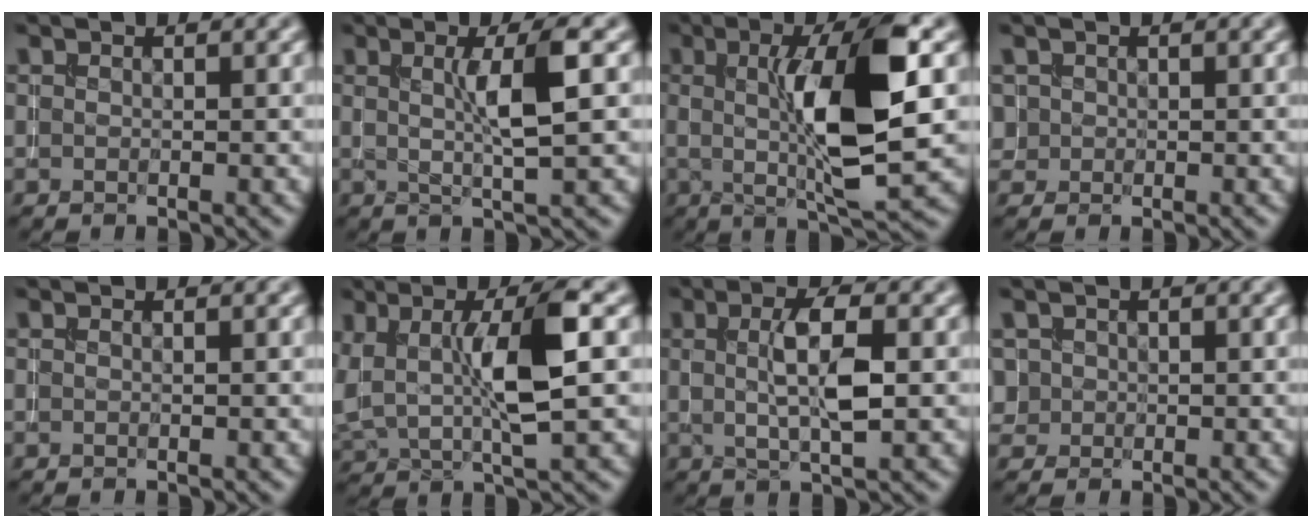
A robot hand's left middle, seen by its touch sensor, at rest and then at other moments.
{"total": 4.3, "force": [0.8, 0.5, 4.2], "torque": [-0.069, 0.004, 0.012]}
{"total": 9.7, "force": [0.8, 2.1, 9.4], "torque": [-0.144, -0.001, 0.017]}
{"total": 0.8, "force": [0.2, 0.8, -0.2], "torque": [0.010, 0.002, 0.000]}
{"total": 0.0}
{"total": 7.1, "force": [1.4, 2.1, 6.7], "torque": [-0.121, 0.008, 0.022]}
{"total": 4.7, "force": [0.6, 1.1, 4.5], "torque": [-0.082, 0.007, 0.010]}
{"total": 1.2, "force": [0.1, 1.2, -0.1], "torque": [0.015, -0.001, 0.000]}